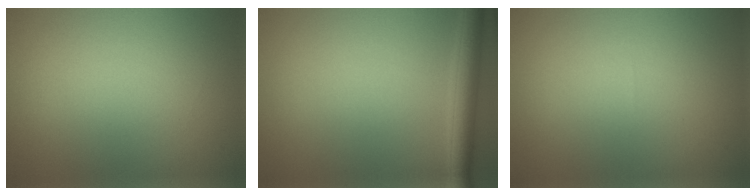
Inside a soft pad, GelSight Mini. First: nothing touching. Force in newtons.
{"total": 3.3, "press": 3.3, "slide": 0.2}
{"total": 0.0}